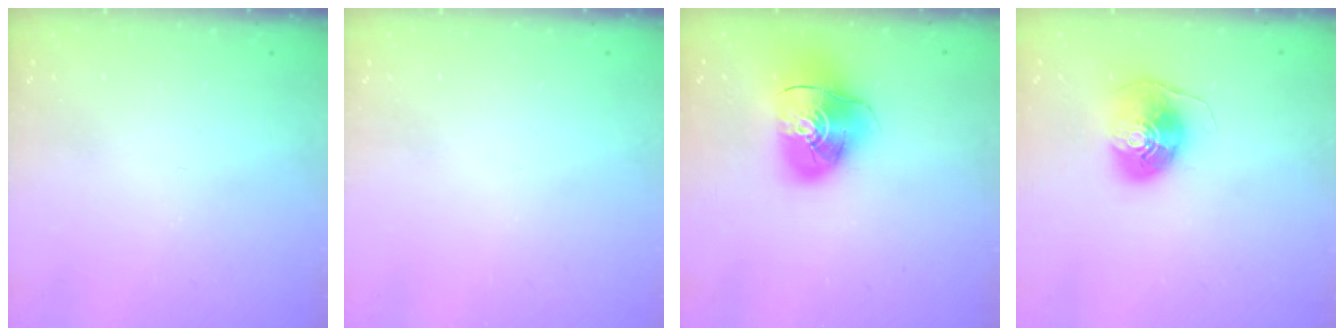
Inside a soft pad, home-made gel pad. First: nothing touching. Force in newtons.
{"total": 0.0}
{"total": 13.5, "press": 13.4, "slide": 1.9}
{"total": 8.8, "press": 8.7, "slide": 1.0}